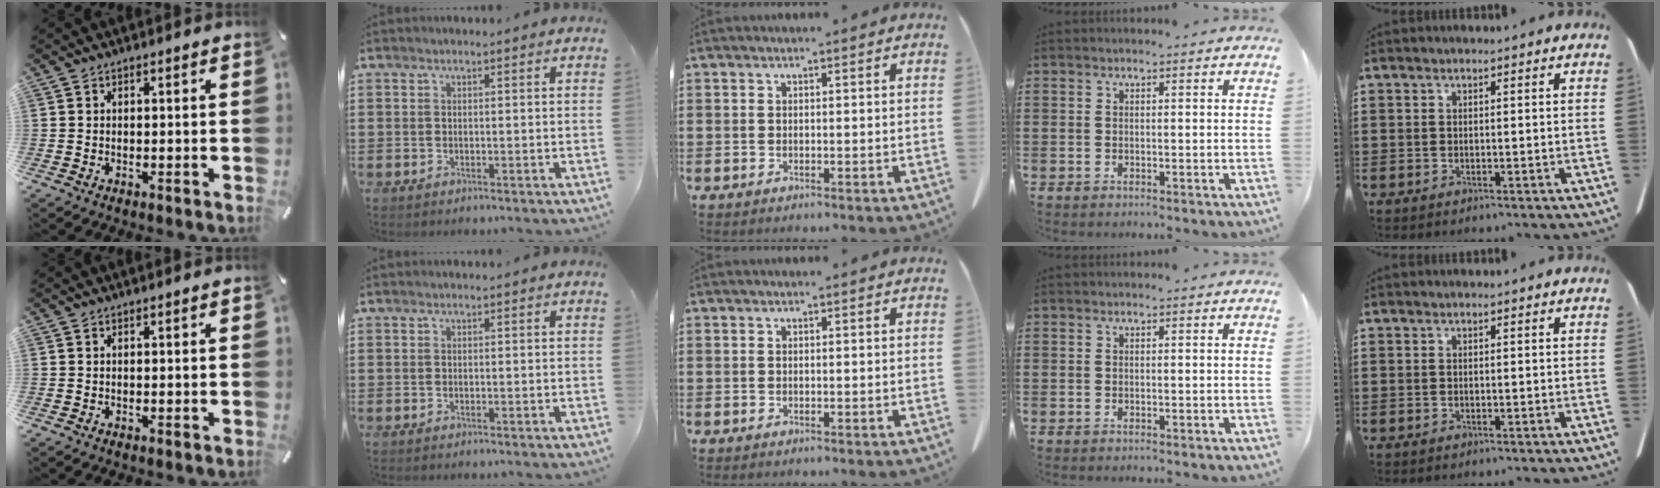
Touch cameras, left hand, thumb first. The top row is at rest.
{}